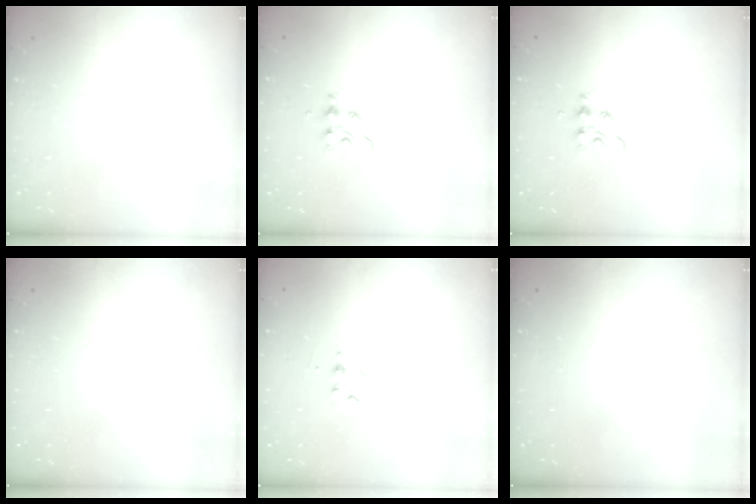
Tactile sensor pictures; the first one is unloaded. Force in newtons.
{"total": 3.6, "press": 3.6, "slide": 0.5}
{"total": 3.6, "press": 3.6, "slide": 0.5}
{"total": 0.0}
{"total": 3.7, "press": 3.6, "slide": 0.5}
{"total": 0.0}